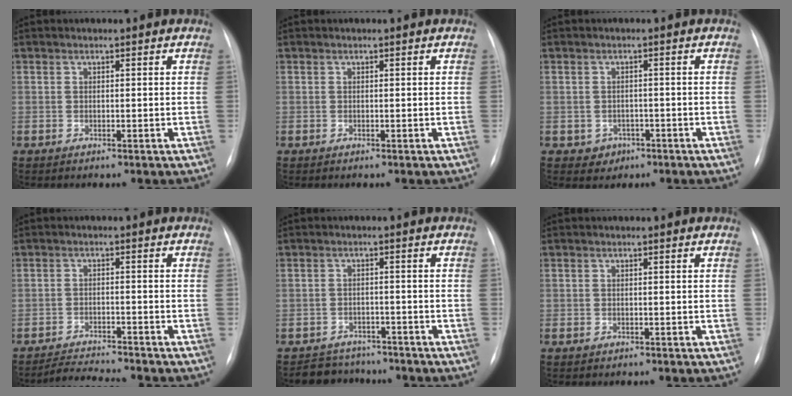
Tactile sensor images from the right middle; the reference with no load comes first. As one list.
[{"total": 0.0}, {"total": 2.6, "force": [-1.2, 2.3, 0.4], "torque": [-0.001, 0.009, -0.010]}, {"total": 5.3, "force": [-5.2, -0.5, 0.9], "torque": [-0.019, -0.012, -0.085]}, {"total": 5.8, "force": [-5.2, 2.5, -0.3], "torque": [0.011, 0.013, -0.074]}, {"total": 0.9, "force": [-0.7, 0.4, 0.4], "torque": [-0.012, -0.001, -0.007]}]